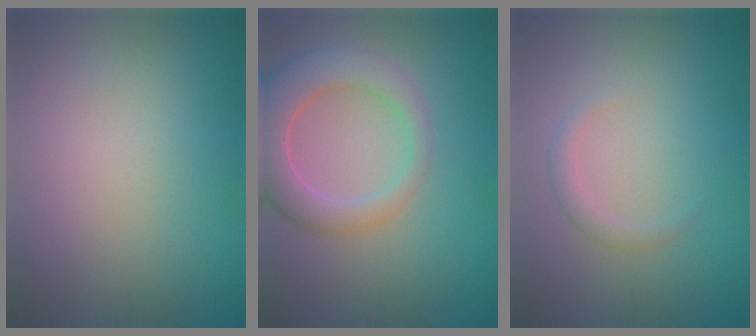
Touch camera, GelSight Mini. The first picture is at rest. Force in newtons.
{"total": 6.7, "press": 6.7, "slide": 0.5}
{"total": 1.6, "press": 1.6, "slide": 0.1}